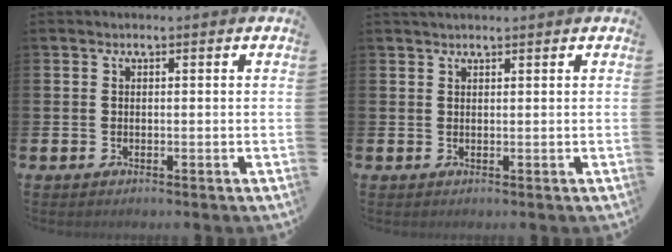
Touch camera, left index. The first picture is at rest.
{"total": 1.2, "force": [1.1, 0.2, 0.3], "torque": [0.002, -0.001, 0.018]}